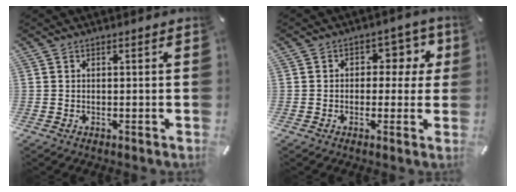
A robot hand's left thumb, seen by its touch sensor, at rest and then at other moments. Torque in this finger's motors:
{"motor_torque": [0.09, 0.06, 0.18, 0.16, 0.01]}